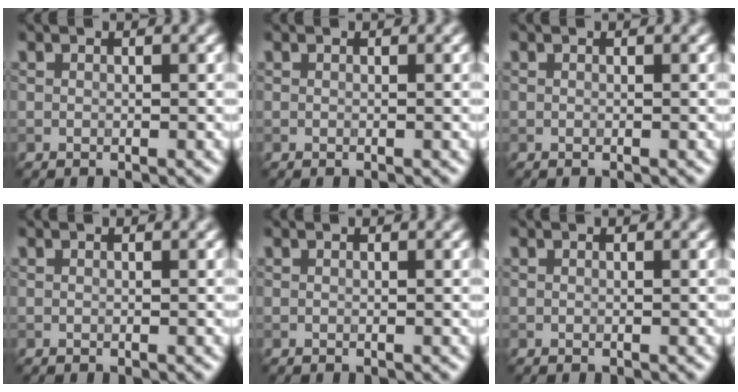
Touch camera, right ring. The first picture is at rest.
{"total": 0.0}
{"total": 0.0}
{"total": 0.0}
{"total": 0.0}
{"total": 0.0}